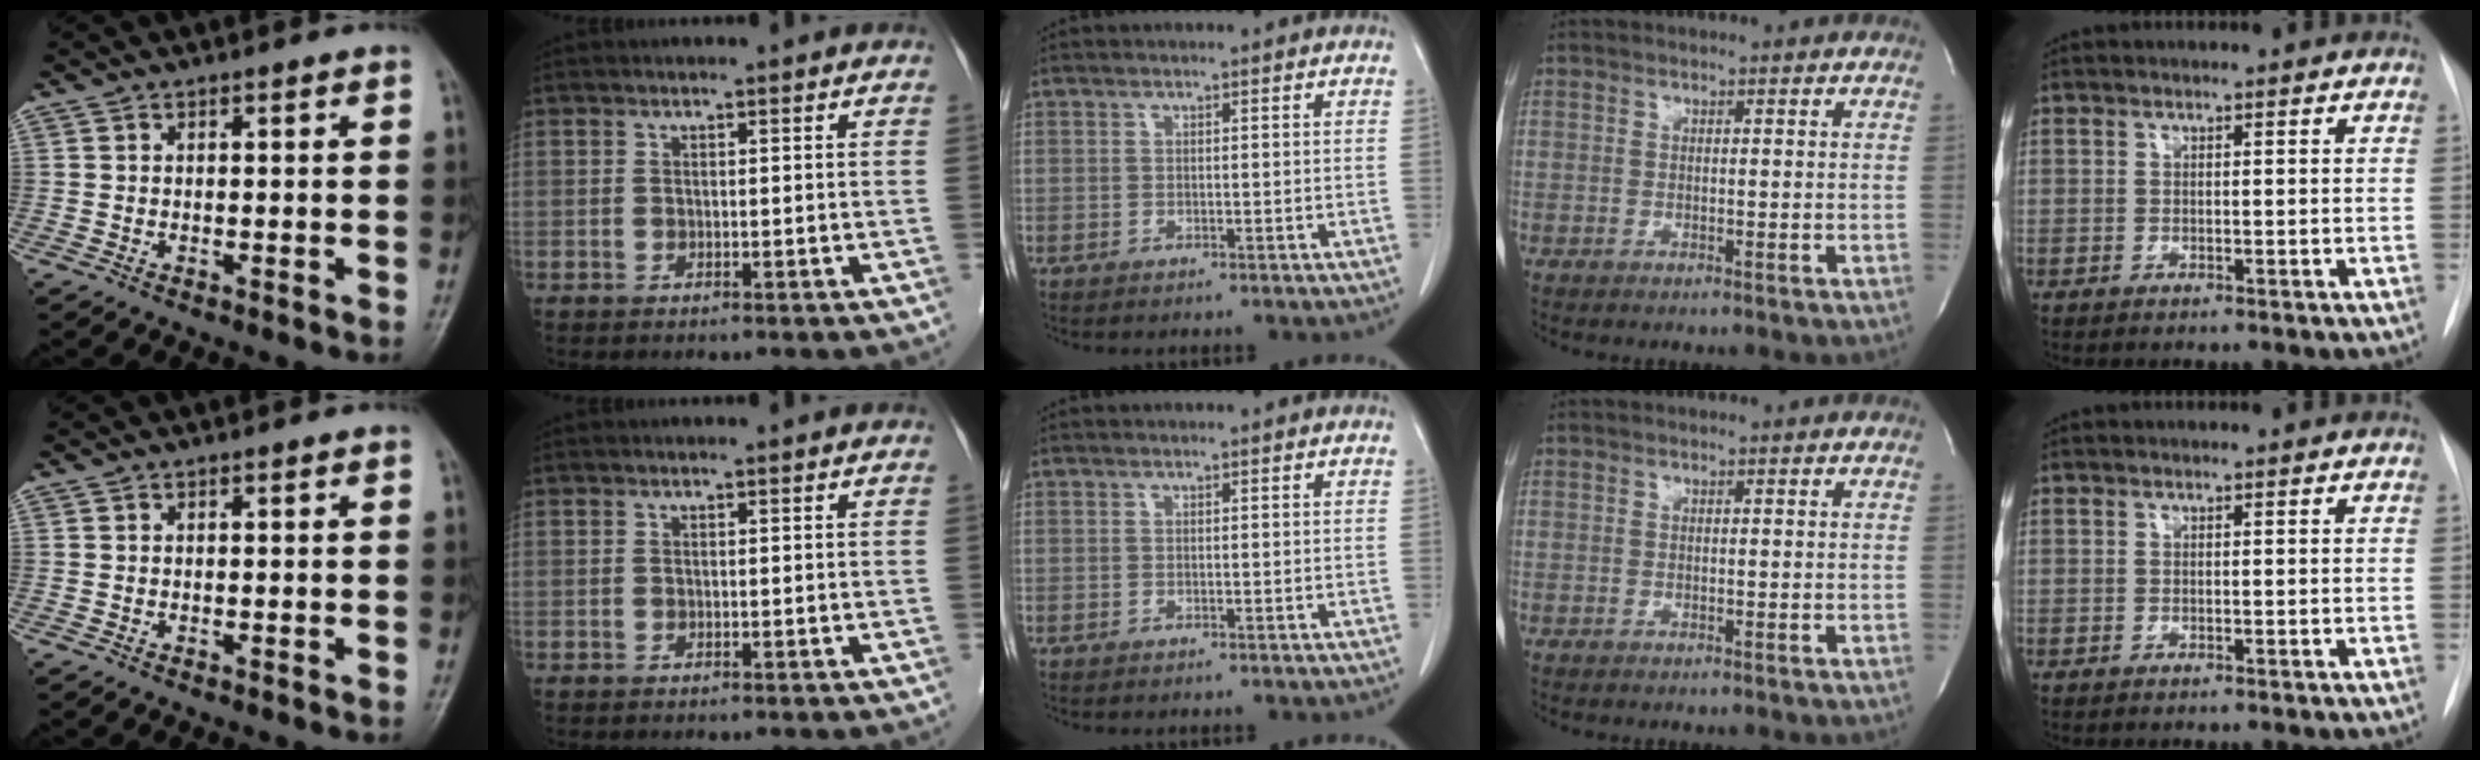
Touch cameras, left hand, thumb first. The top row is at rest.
{}